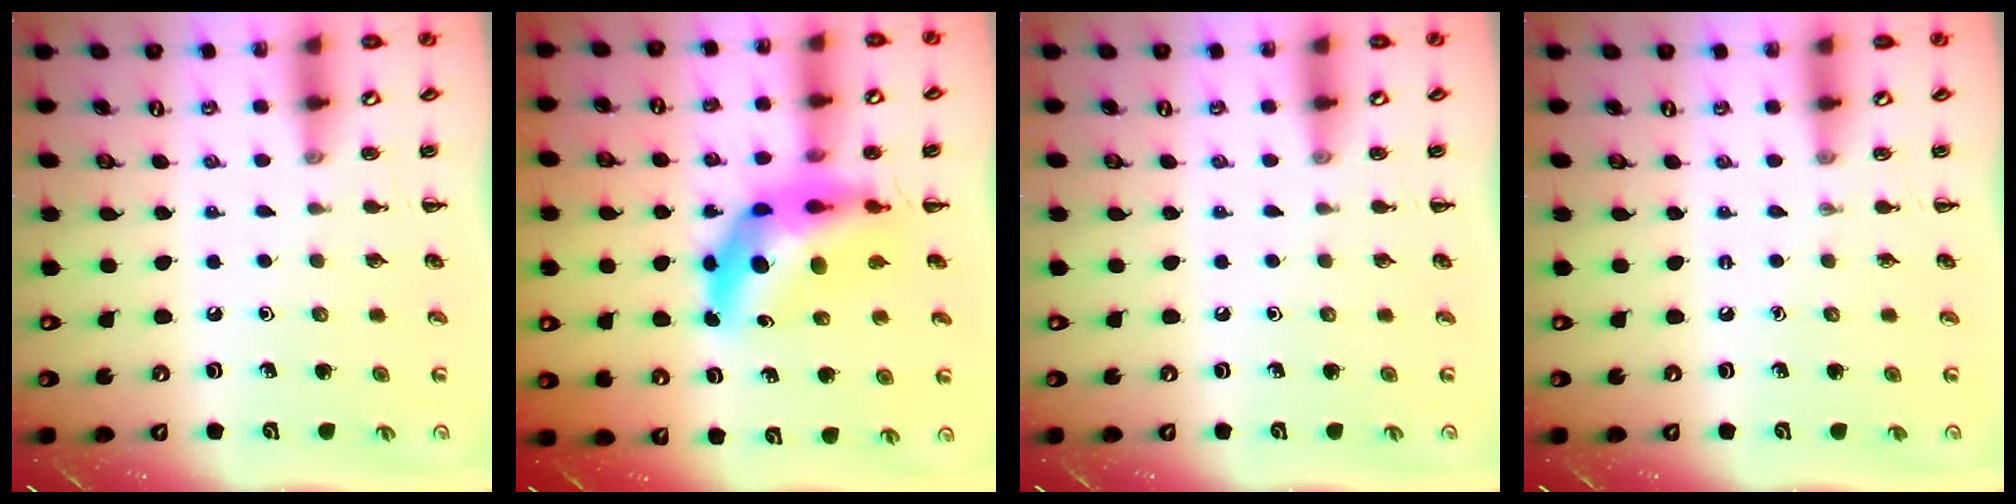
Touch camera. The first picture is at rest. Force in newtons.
{"total": 11.8, "press": 11.3, "slide": 3.6}
{"total": 0.0}
{"total": 0.0}